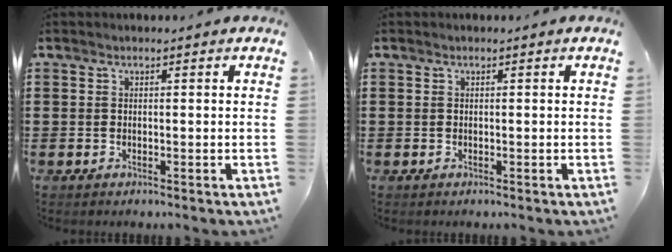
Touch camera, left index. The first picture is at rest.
{"total": 0.0}